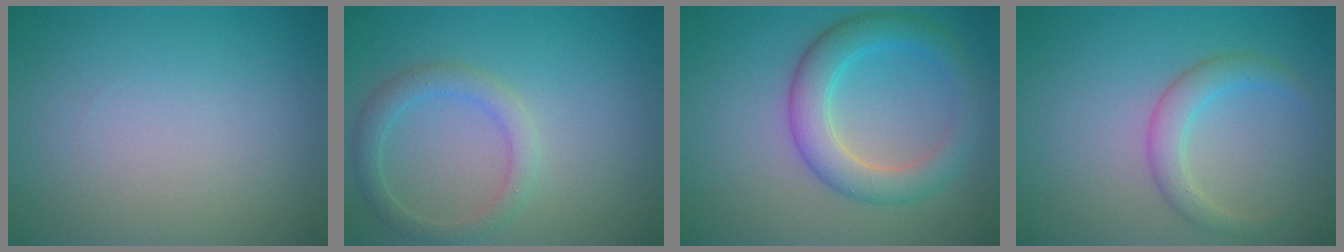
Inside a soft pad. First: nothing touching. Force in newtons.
{"total": 2.5, "press": 2.5, "slide": 0.1}
{"total": 4.7, "press": 4.7, "slide": 0.1}
{"total": 2.6, "press": 2.6, "slide": 0.2}